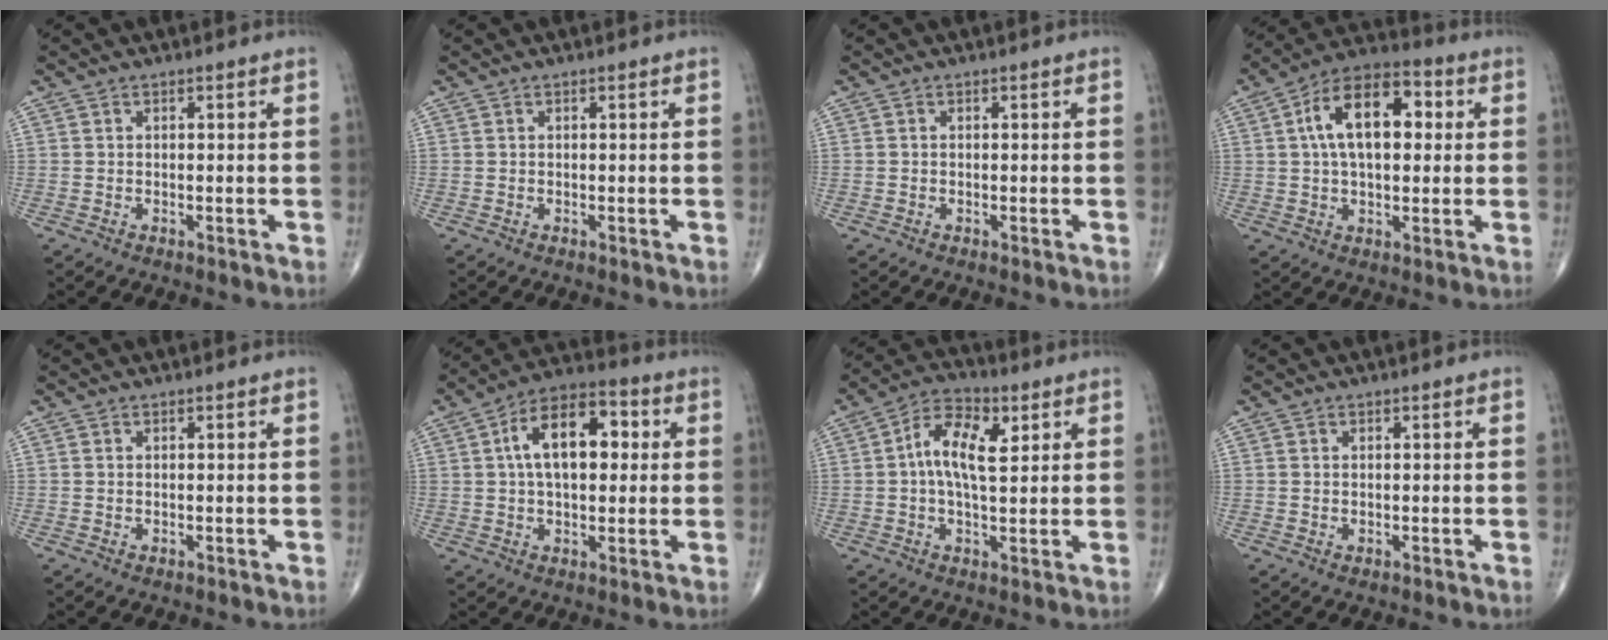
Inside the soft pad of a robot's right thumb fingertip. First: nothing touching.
{"total": 0.0}
{"total": 0.0}
{"total": 15.0, "force": [2.9, 8.3, 12.2], "torque": [-0.188, 0.026, 0.040]}
{"total": 0.0}
{"total": 14.0, "force": [2.5, 7.8, 11.3], "torque": [-0.165, 0.025, 0.032]}
{"total": 10.0, "force": [2.3, 5.0, 8.4], "torque": [-0.138, 0.012, 0.032]}
{"total": 0.5, "force": [0.1, 0.4, 0.3], "torque": [-0.009, -0.003, 0.002]}